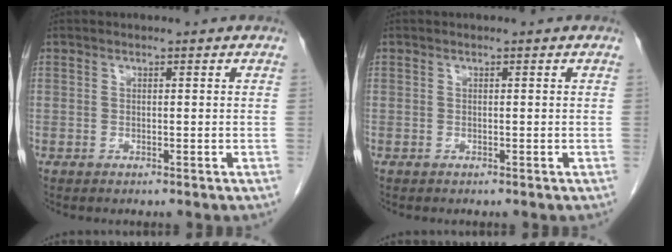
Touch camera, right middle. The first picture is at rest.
{"total": 0.0}